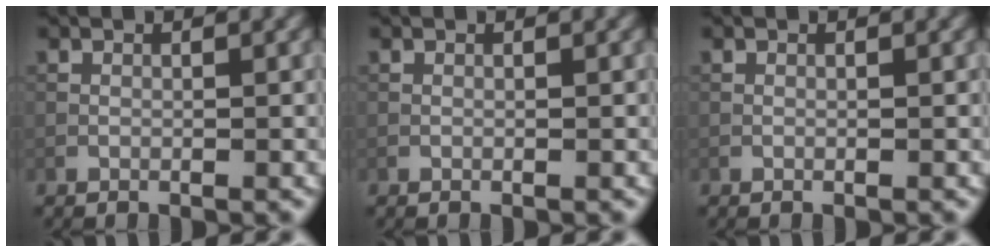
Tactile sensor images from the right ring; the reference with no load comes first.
{"total": 0.0}
{"total": 0.0}